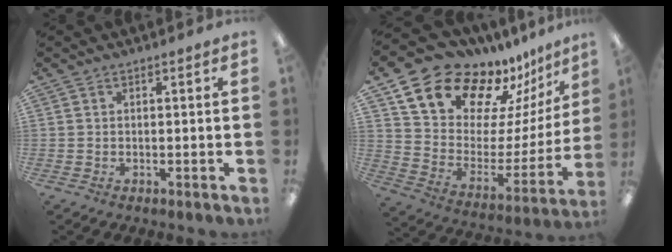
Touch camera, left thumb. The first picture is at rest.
{"total": 17.4, "force": [14.7, 7.6, 5.4], "torque": [-0.112, -0.117, 0.270]}